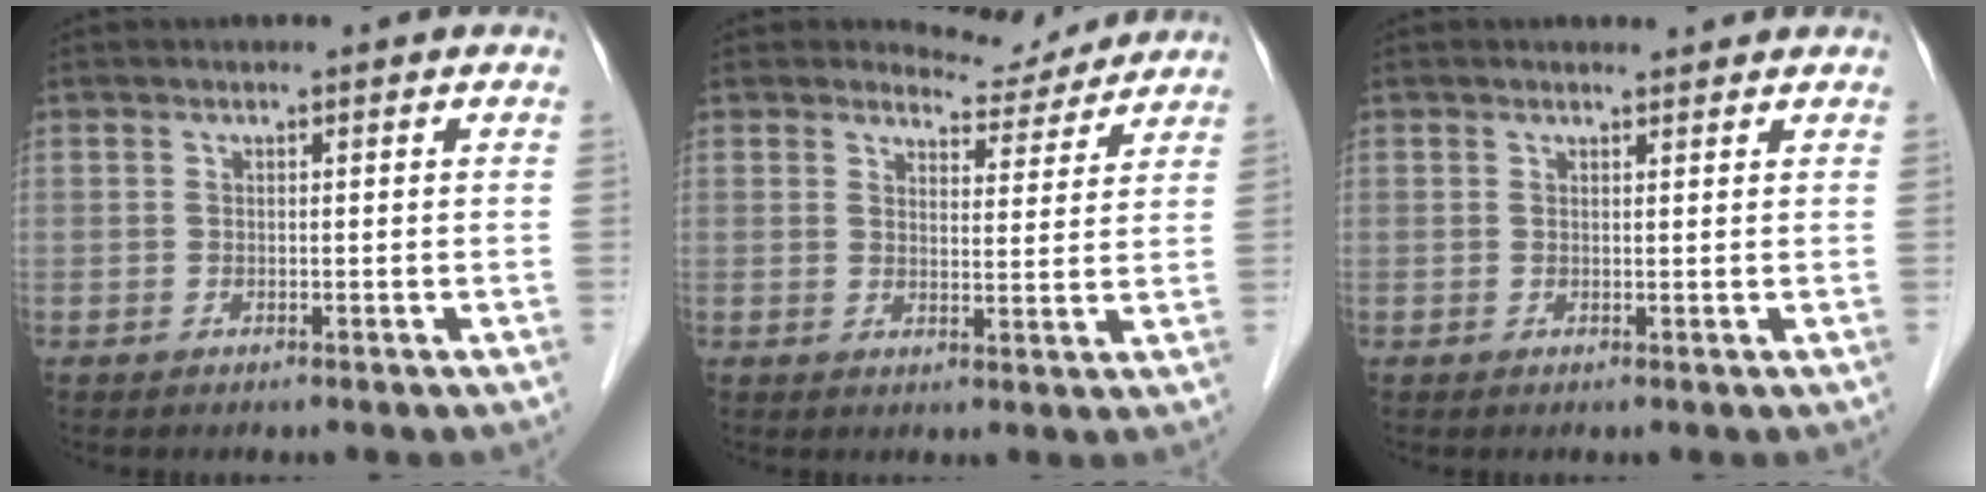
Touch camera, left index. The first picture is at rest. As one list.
[{"total": 5.3, "force": [5.1, 1.3, -0.7], "torque": [0.005, -0.006, 0.064]}, {"total": 1.4, "force": [1.4, 0.3, 0.0], "torque": [-0.012, 0.003, 0.020]}]